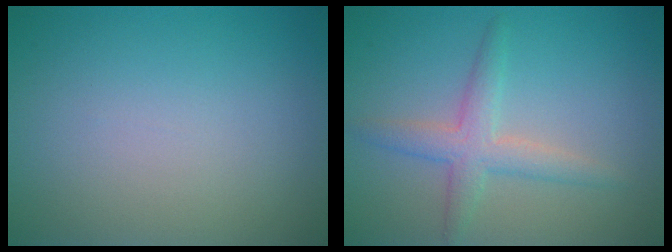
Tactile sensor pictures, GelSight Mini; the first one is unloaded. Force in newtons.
{"total": 3.1, "press": 3.1, "slide": 0.1}